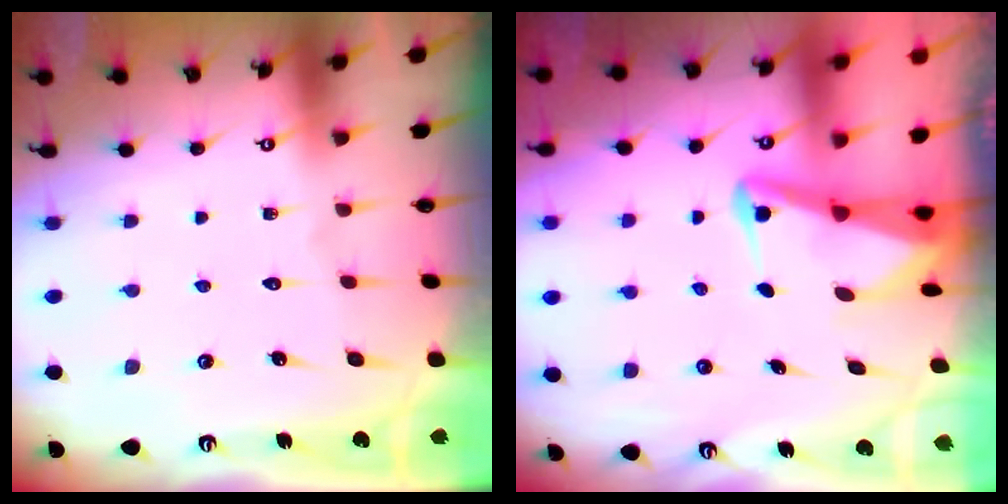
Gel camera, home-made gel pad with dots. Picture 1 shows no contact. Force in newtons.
{"total": 3.5, "press": 3.5, "slide": 0.7}